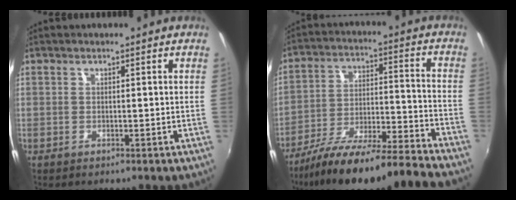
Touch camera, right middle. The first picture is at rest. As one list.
[{"total": 22.5, "force": [-19.5, -0.4, 11.1], "torque": [-0.188, -0.047, -0.308]}]